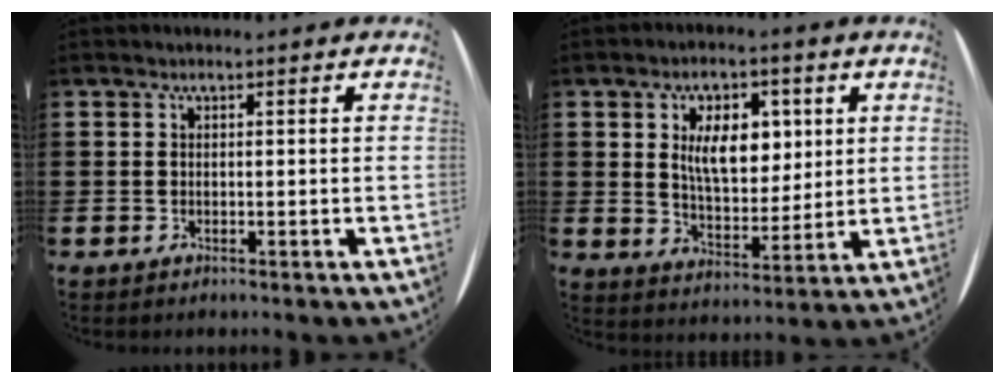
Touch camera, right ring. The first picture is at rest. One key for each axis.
{"total": 7.9, "fx": 2.8, "fy": 4.7, "fz": 5.6, "tx": -0.117, "ty": 0.007, "tz": 0.045}